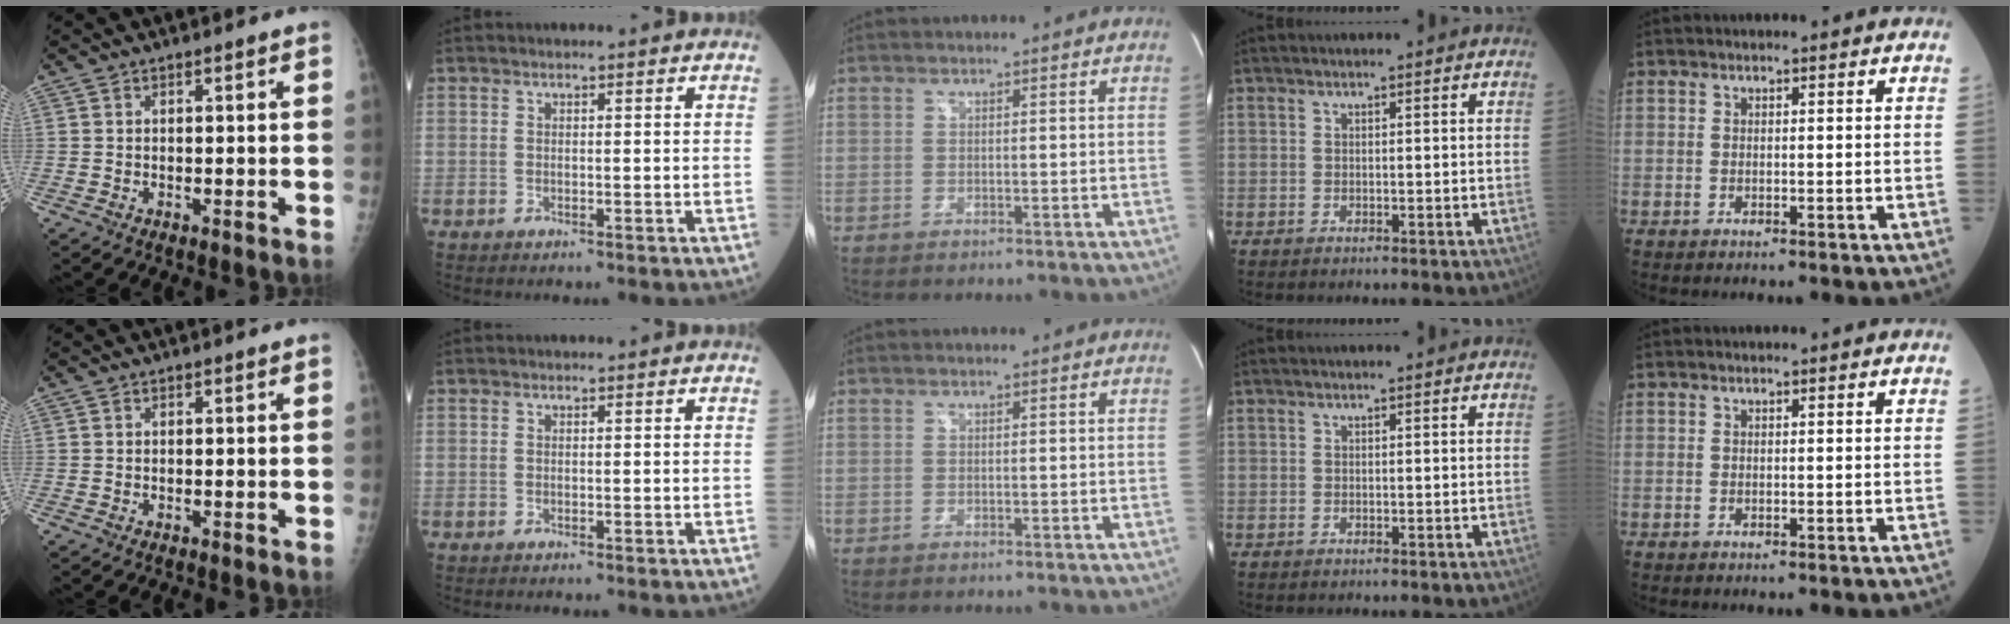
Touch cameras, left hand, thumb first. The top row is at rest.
{}